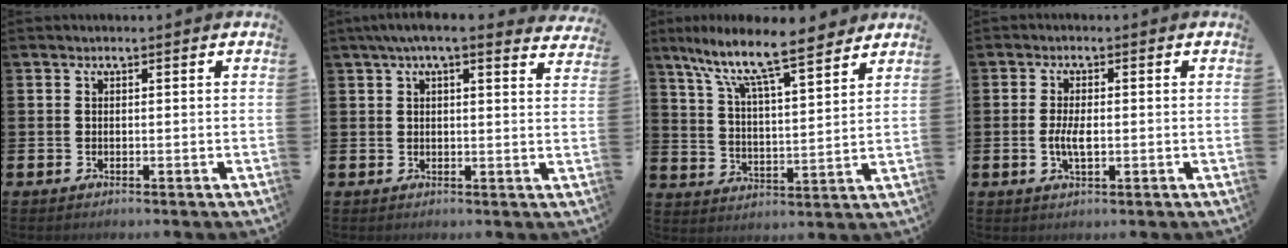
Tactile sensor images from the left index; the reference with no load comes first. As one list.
[{"total": 4.5, "force": [4.0, 0.4, 2.2], "torque": [-0.047, -0.010, 0.070]}, {"total": 10.1, "force": [8.7, 1.6, 4.8], "torque": [-0.121, -0.056, 0.146]}, {"total": 3.4, "force": [-0.3, 1.4, 3.1], "torque": [-0.047, -0.001, -0.009]}]